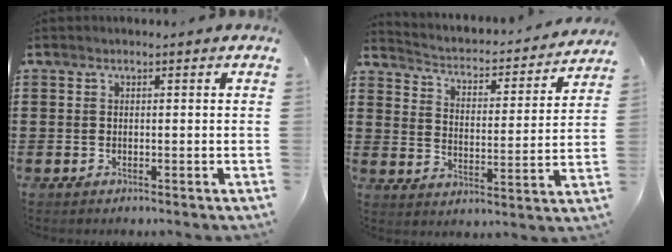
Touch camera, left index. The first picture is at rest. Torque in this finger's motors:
{"motor_torque": [2.14, 0.00, 0.05, 0.01]}